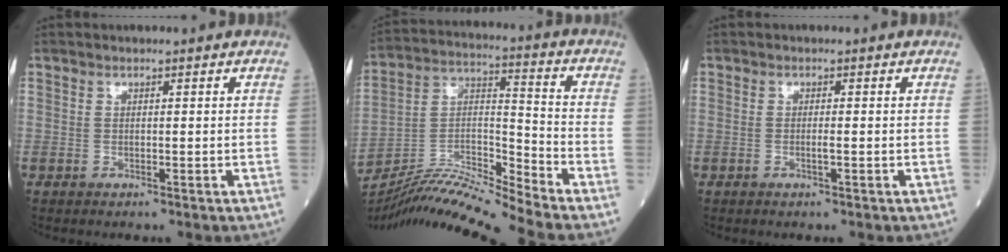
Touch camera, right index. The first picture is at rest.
{"total": 14.9, "force": [-13.9, -2.5, 4.6], "torque": [-0.081, 0.021, -0.257]}
{"total": 1.0, "force": [-0.3, -0.2, 0.9], "torque": [-0.020, -0.002, -0.006]}